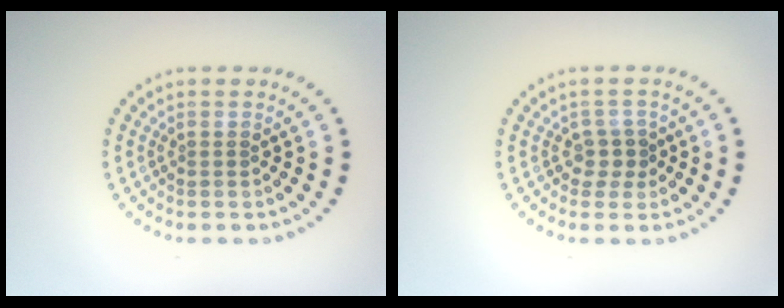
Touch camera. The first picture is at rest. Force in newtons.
{"total": 1.8, "press": 1.5, "slide": 1.0}